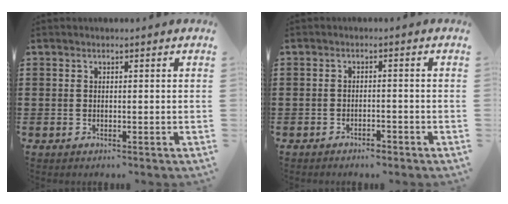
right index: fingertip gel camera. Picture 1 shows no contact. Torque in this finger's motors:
{"motor_torque": [0.15, -0.11, 0.05, -0.01]}